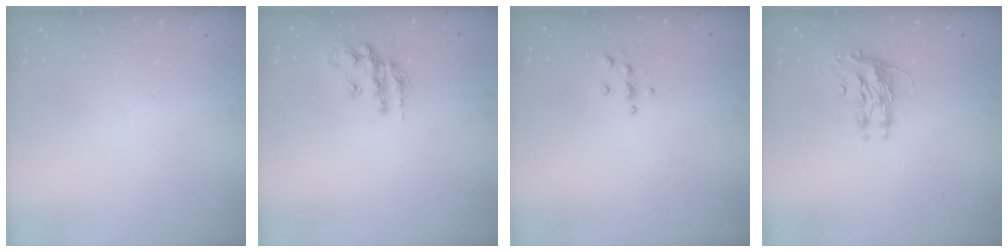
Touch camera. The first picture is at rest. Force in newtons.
{"total": 13.3, "press": 13.3, "slide": 0.8}
{"total": 3.8, "press": 3.8, "slide": 0.4}
{"total": 8.3, "press": 8.3, "slide": 0.1}